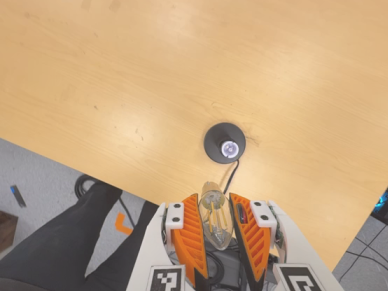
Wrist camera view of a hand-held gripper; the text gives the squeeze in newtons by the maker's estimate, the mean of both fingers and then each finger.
{"total": 10.4, "left": 10.6, "right": 10.2}